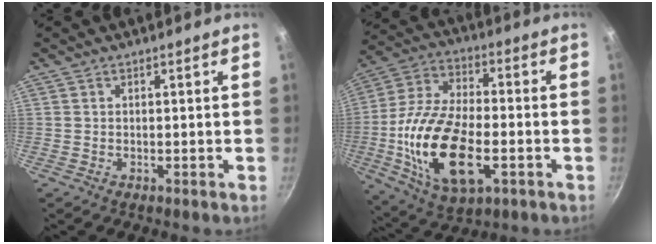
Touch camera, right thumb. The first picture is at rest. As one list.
[{"total": 21.4, "force": [-4.8, 10.8, 17.9], "torque": [-0.346, 0.014, -0.087]}]